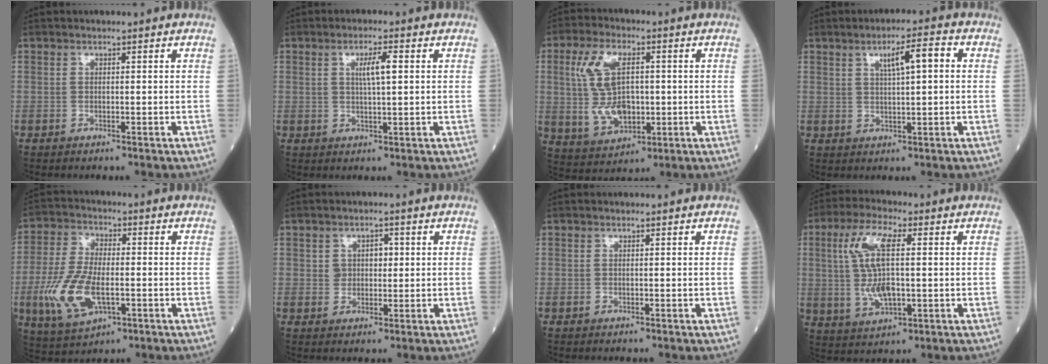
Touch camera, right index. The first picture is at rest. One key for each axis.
{"total": 4.1, "fx": 1.1, "fy": 0.5, "fz": 3.9, "tx": -0.068, "ty": 0.002, "tz": 0.018}
{"total": 10.3, "fx": 0.9, "fy": 5.4, "fz": 8.7, "tx": -0.193, "ty": 0.006, "tz": 0.028}
{"total": 5.6, "fx": 1.7, "fy": 0.8, "fz": 5.3, "tx": -0.089, "ty": 0.011, "tz": 0.028}
{"total": 11.8, "fx": -3.1, "fy": 5.1, "fz": 10.1, "tx": -0.227, "ty": -0.007, "tz": -0.056}
{"total": 3.4, "fx": 0.8, "fy": 2.4, "fz": 2.2, "tx": -0.028, "ty": 0.007, "tz": 0.015}
{"total": 0.0}
{"total": 10.2, "fx": 1.4, "fy": 3.0, "fz": 9.6, "tx": -0.204, "ty": 0.007, "tz": 0.029}